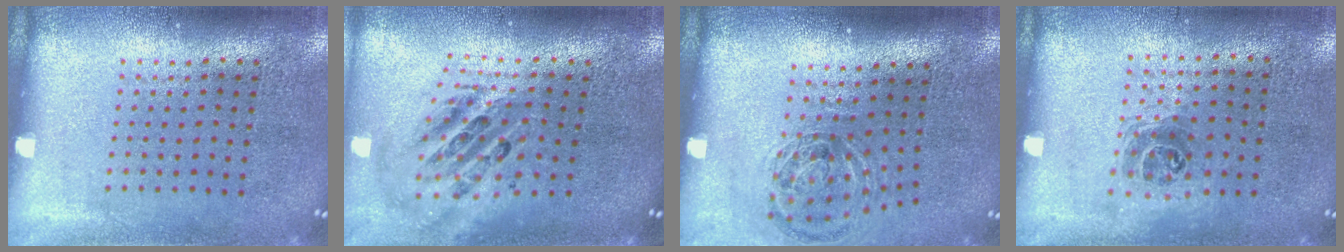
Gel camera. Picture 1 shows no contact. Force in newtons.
{"total": 2.4, "press": 1.7, "slide": 1.6}
{"total": 1.2, "press": 1.0, "slide": 0.6}
{"total": 1.0, "press": 0.8, "slide": 0.5}